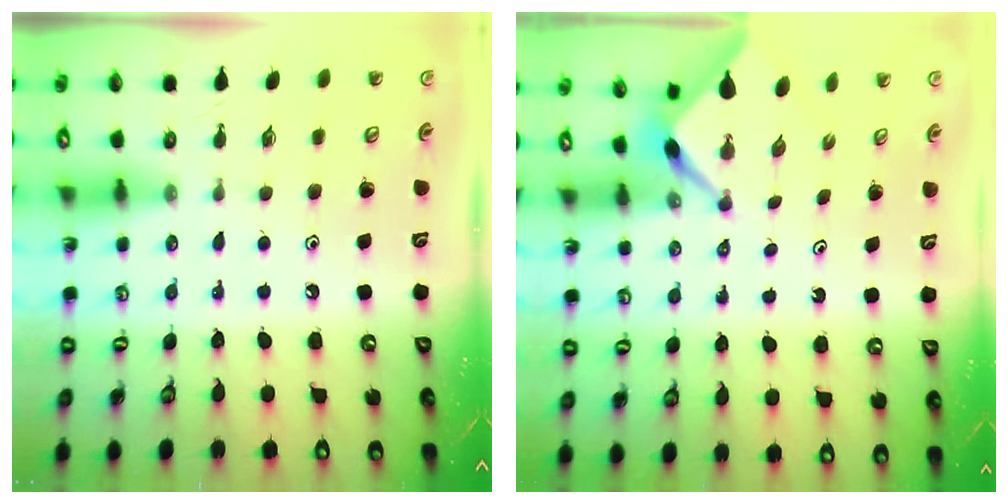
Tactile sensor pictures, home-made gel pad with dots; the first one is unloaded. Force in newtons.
{"total": 2.5, "press": 2.5, "slide": 0.3}